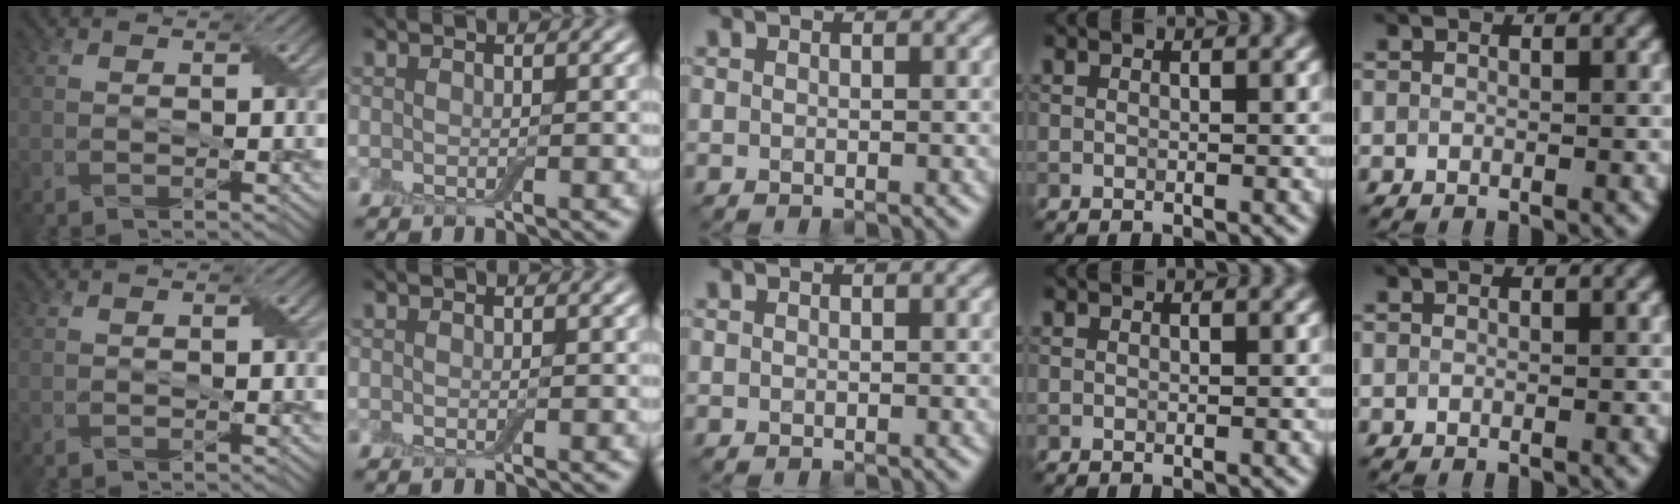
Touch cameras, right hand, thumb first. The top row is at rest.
{}